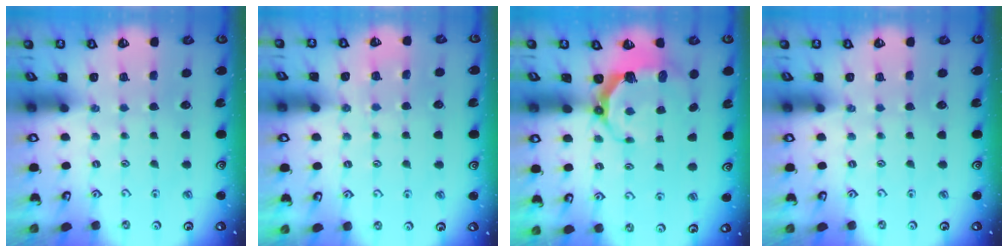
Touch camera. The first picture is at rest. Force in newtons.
{"total": 4.9, "press": 4.8, "slide": 0.6}
{"total": 6.5, "press": 4.9, "slide": 4.2}
{"total": 0.0}